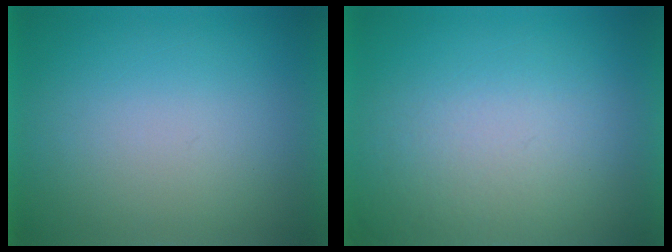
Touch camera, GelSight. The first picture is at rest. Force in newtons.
{"total": 4.3}